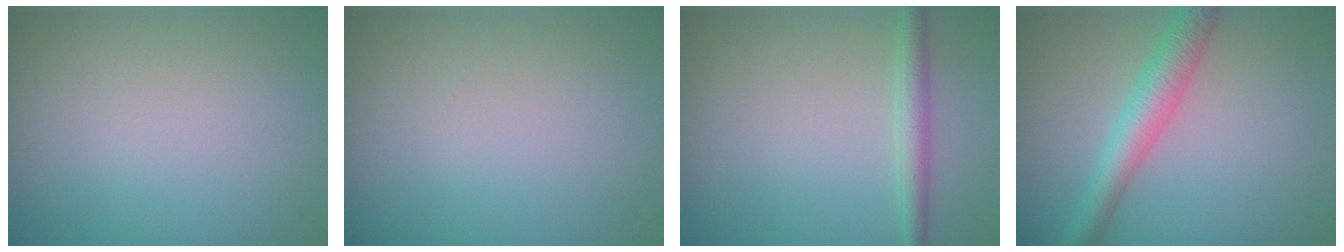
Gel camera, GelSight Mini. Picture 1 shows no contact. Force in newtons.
{"total": 0.0}
{"total": 2.1, "press": 2.1, "slide": 0.0}
{"total": 3.9, "press": 3.9, "slide": 0.2}